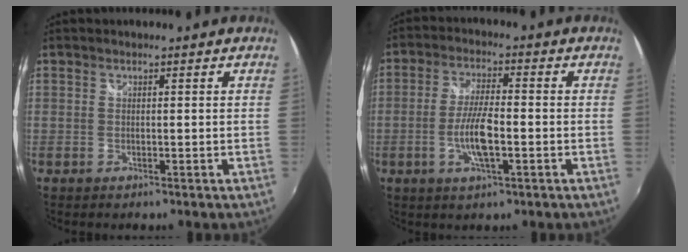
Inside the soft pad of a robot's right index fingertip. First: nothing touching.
{"total": 7.4, "force": [-2.2, 1.7, 6.9], "torque": [-0.138, -0.002, -0.043]}